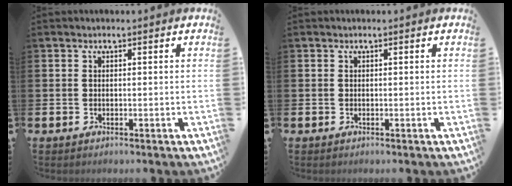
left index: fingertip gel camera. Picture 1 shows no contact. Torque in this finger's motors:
{"motor_torque": [-0.06, 0.02, 0.00, 0.00]}